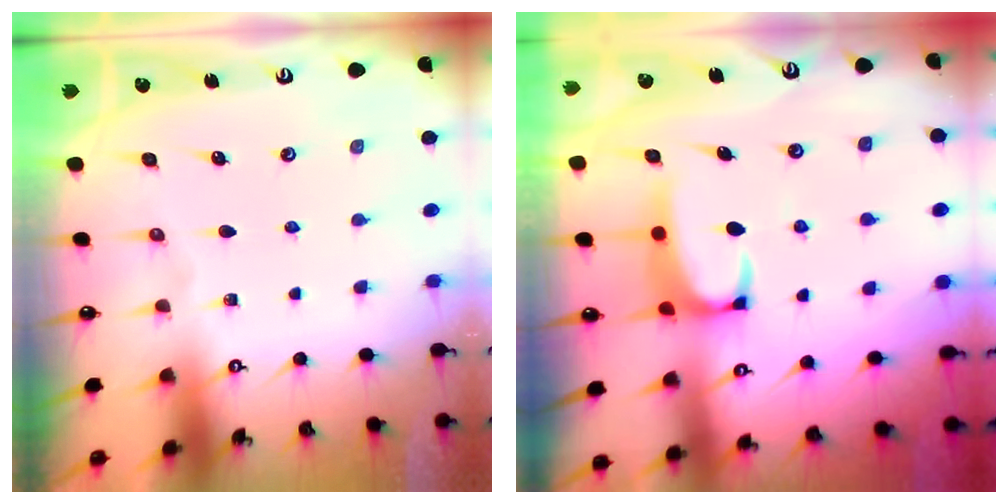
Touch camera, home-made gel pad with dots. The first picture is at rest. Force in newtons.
{"total": 2.2, "press": 2.0, "slide": 0.7}